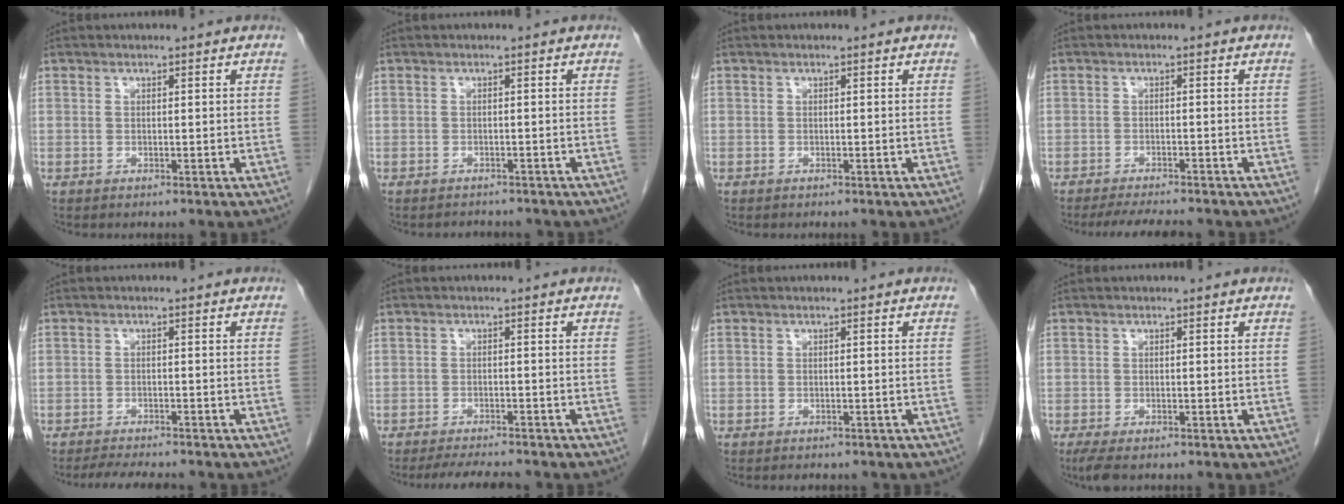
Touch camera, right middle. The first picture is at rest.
{"total": 3.7, "force": [-3.3, 1.5, 0.7], "torque": [-0.010, 0.000, -0.038]}
{"total": 0.0}
{"total": 6.5, "force": [-5.8, 0.8, 2.8], "torque": [-0.040, -0.015, -0.088]}
{"total": 5.8, "force": [-5.3, 0.7, 2.4], "torque": [-0.038, -0.014, -0.080]}
{"total": 5.9, "force": [-5.4, 0.5, 2.3], "torque": [-0.035, -0.016, -0.084]}
{"total": 4.1, "force": [-3.4, 1.7, 1.5], "torque": [-0.018, -0.003, -0.034]}
{"total": 3.1, "force": [-2.2, 1.1, 2.0], "torque": [-0.043, -0.011, -0.034]}